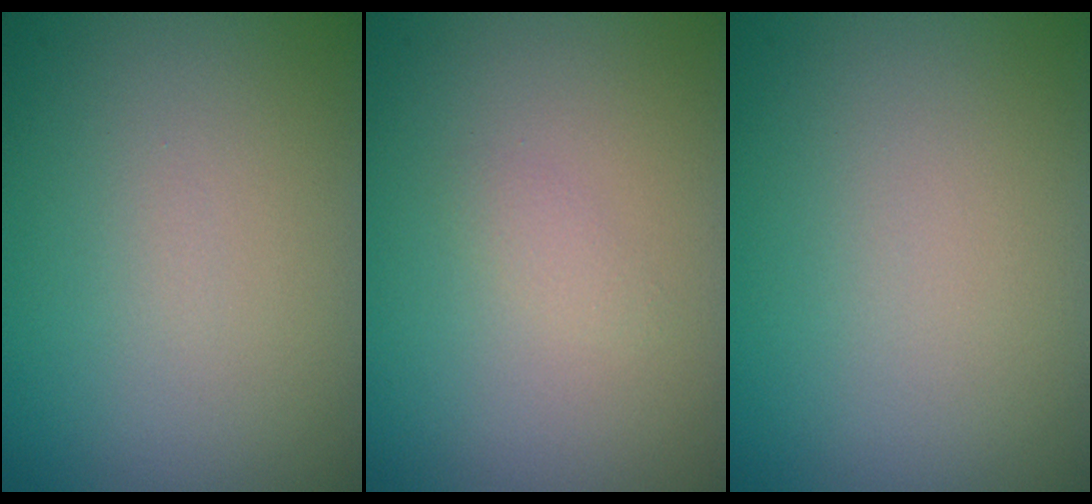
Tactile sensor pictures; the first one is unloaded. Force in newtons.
{"total": 0.6, "press": 0.6, "slide": 0.1}
{"total": 0.0}